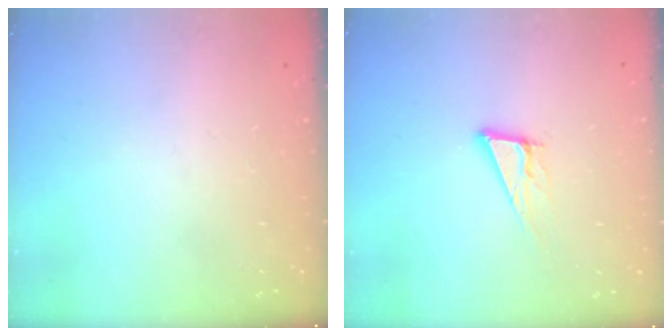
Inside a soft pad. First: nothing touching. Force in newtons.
{"total": 8.6, "press": 8.3, "slide": 2.4}